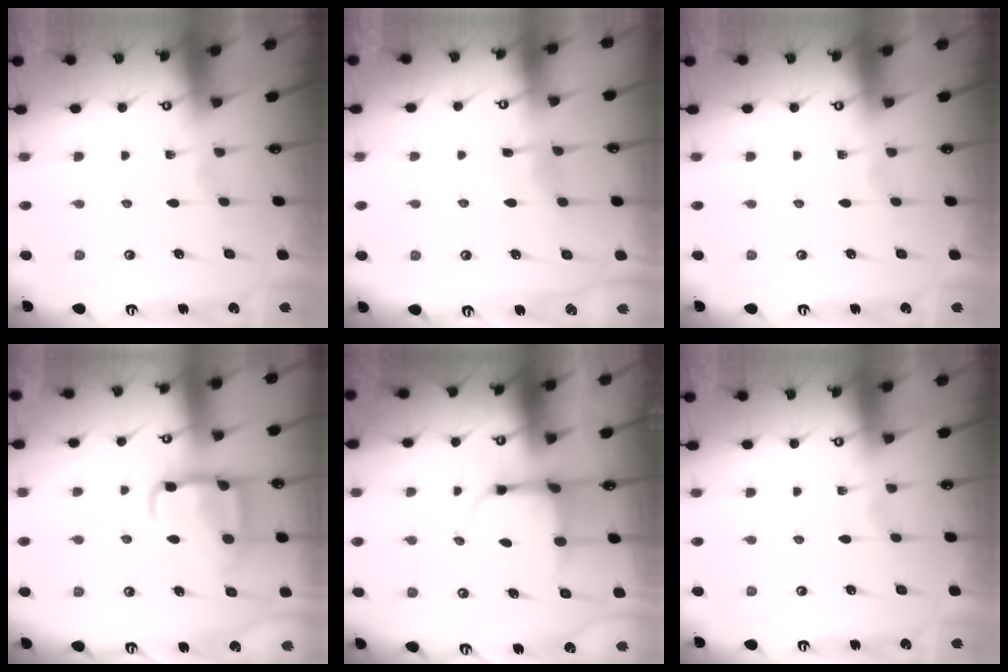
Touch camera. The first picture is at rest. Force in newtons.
{"total": 6.0, "press": 6.0, "slide": 0.6}
{"total": 0.0}
{"total": 14.2, "press": 14.1, "slide": 1.4}
{"total": 4.0, "press": 3.8, "slide": 1.2}
{"total": 0.0}